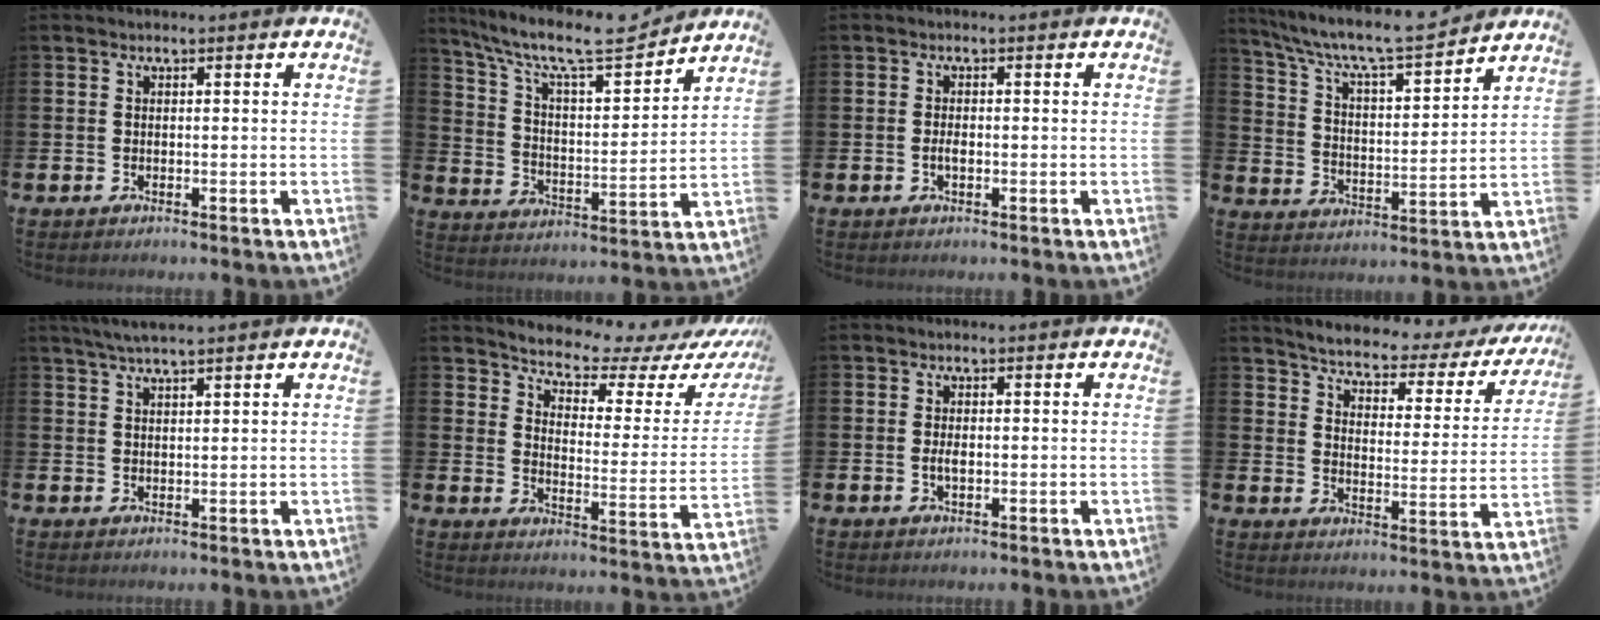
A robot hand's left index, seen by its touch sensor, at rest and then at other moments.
{"total": 10.4, "force": [9.0, 2.2, 4.8], "torque": [-0.116, -0.061, 0.150]}
{"total": 1.4, "force": [-0.3, 0.7, 1.2], "torque": [-0.018, 0.000, -0.008]}
{"total": 8.7, "force": [8.1, 0.8, 3.0], "torque": [-0.095, -0.057, 0.139]}
{"total": 3.2, "force": [2.7, 0.1, 1.7], "torque": [-0.035, -0.003, 0.049]}
{"total": 6.6, "force": [6.4, 1.0, 1.2], "torque": [-0.043, -0.060, 0.106]}
{"total": 1.6, "force": [-0.2, 0.8, 1.4], "torque": [-0.023, 0.001, -0.005]}
{"total": 4.4, "force": [4.0, 1.1, 1.4], "torque": [-0.052, -0.032, 0.059]}